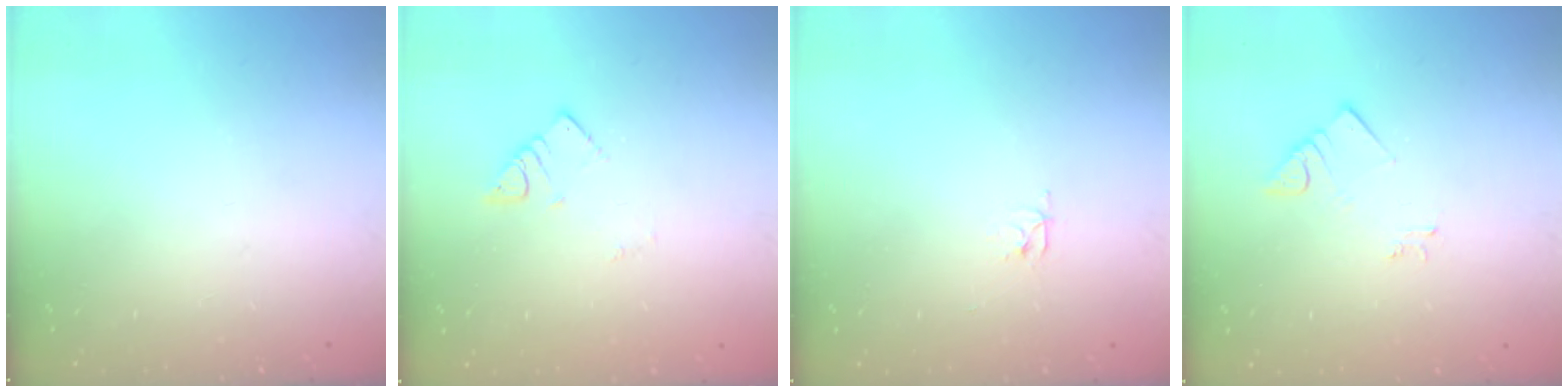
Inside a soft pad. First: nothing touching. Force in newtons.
{"total": 2.4, "press": 2.4, "slide": 0.1}
{"total": 2.4, "press": 2.4, "slide": 0.3}
{"total": 2.5, "press": 2.5, "slide": 0.3}